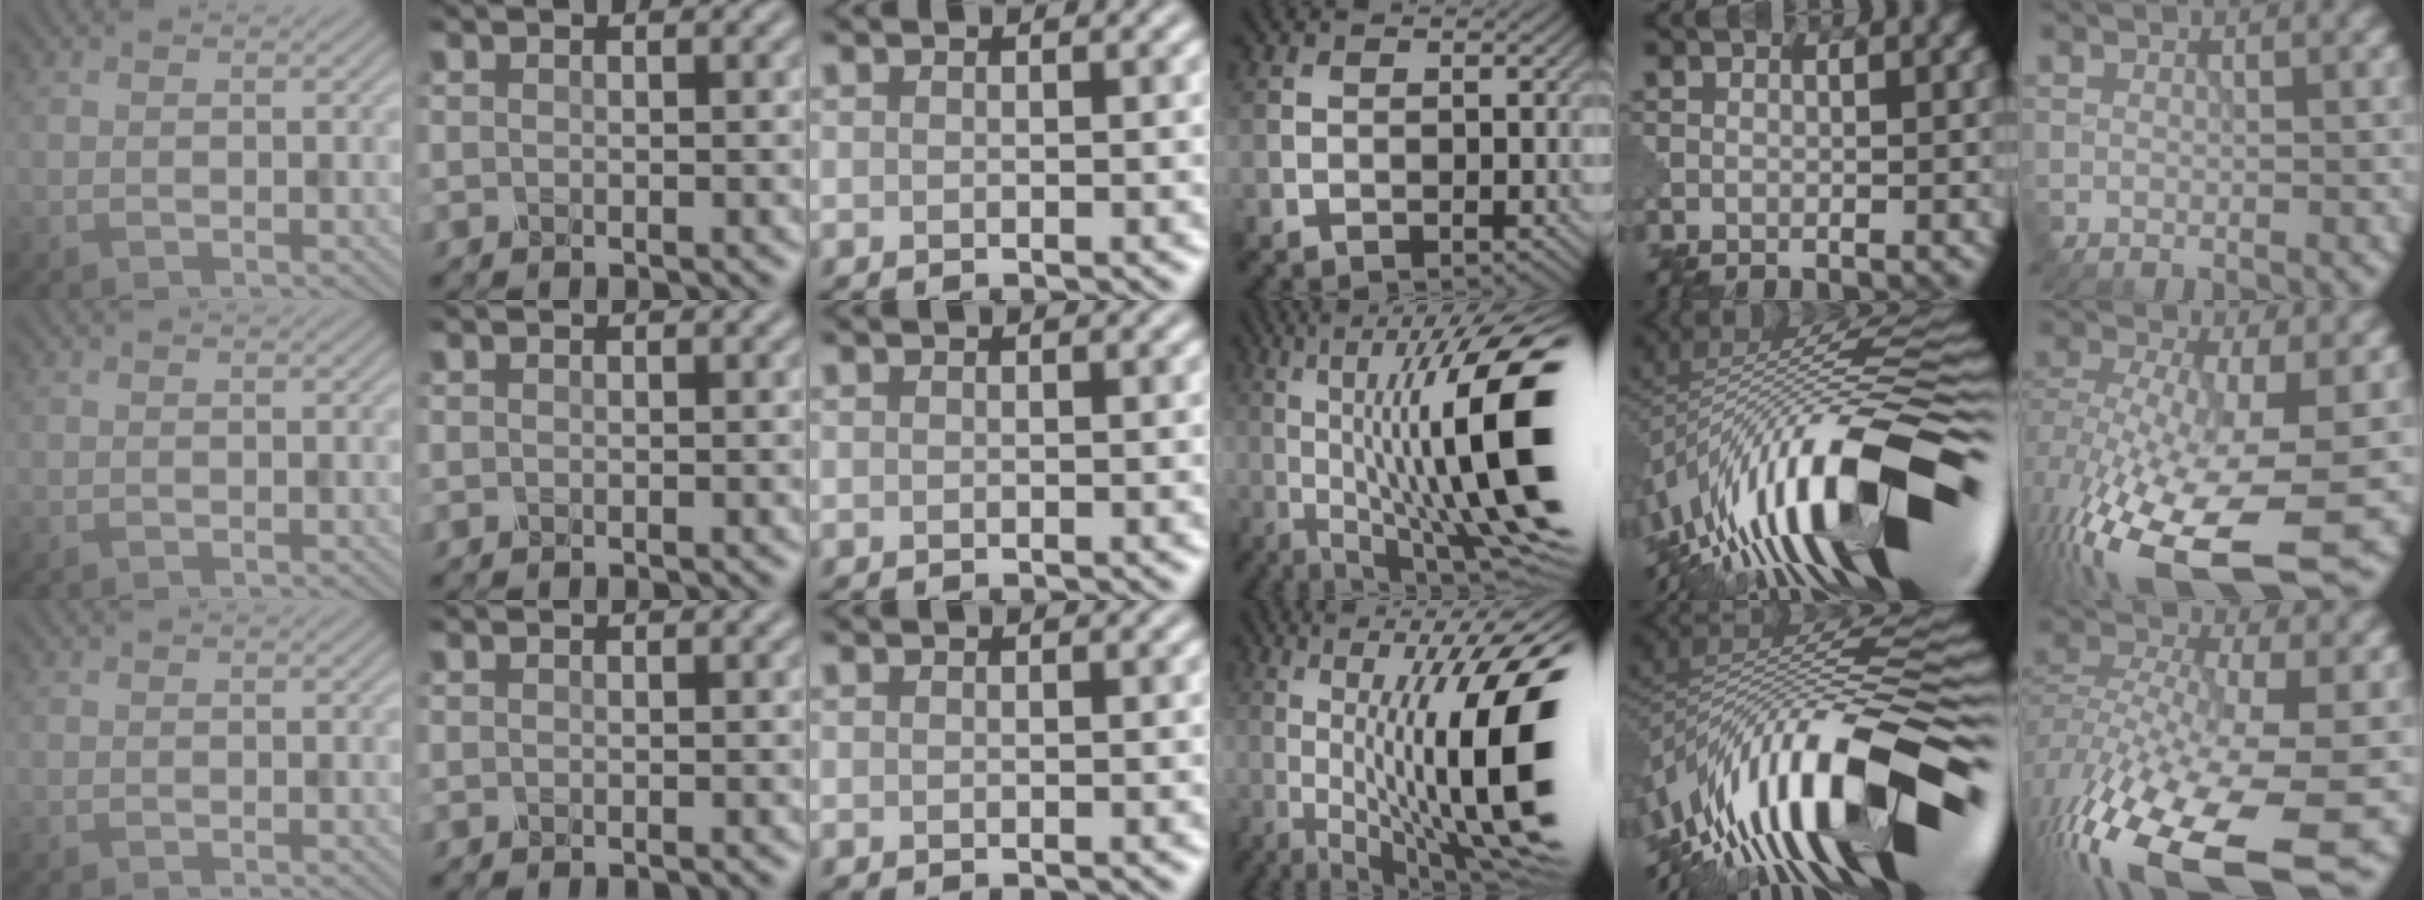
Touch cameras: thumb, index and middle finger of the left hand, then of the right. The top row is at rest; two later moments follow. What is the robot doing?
{"motion": "shake", "object": "plastic piggy bank"}